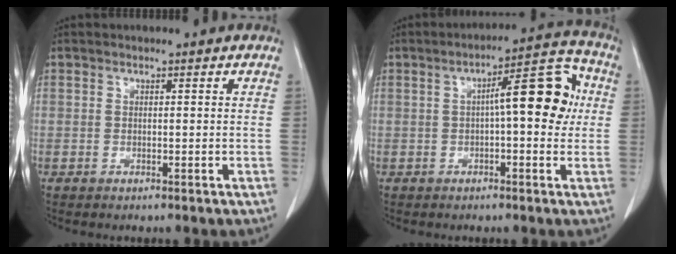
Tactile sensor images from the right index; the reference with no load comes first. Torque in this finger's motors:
{"motor_torque": [0.92, 0.03, 0.46, 0.09]}